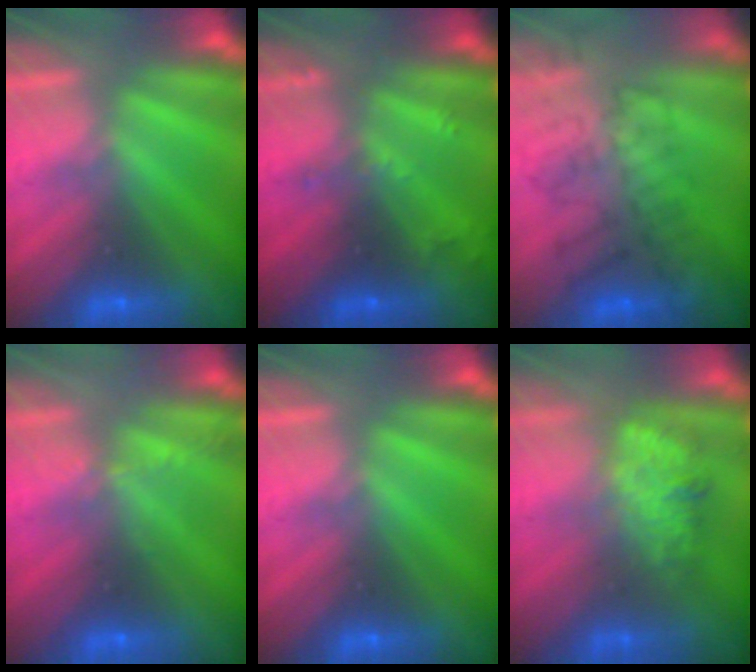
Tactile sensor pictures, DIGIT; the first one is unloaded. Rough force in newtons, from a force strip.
{"total": 2.4}
{"total": 4.5}
{"total": 2.1}
{"total": 0.0}
{"total": 2.6}